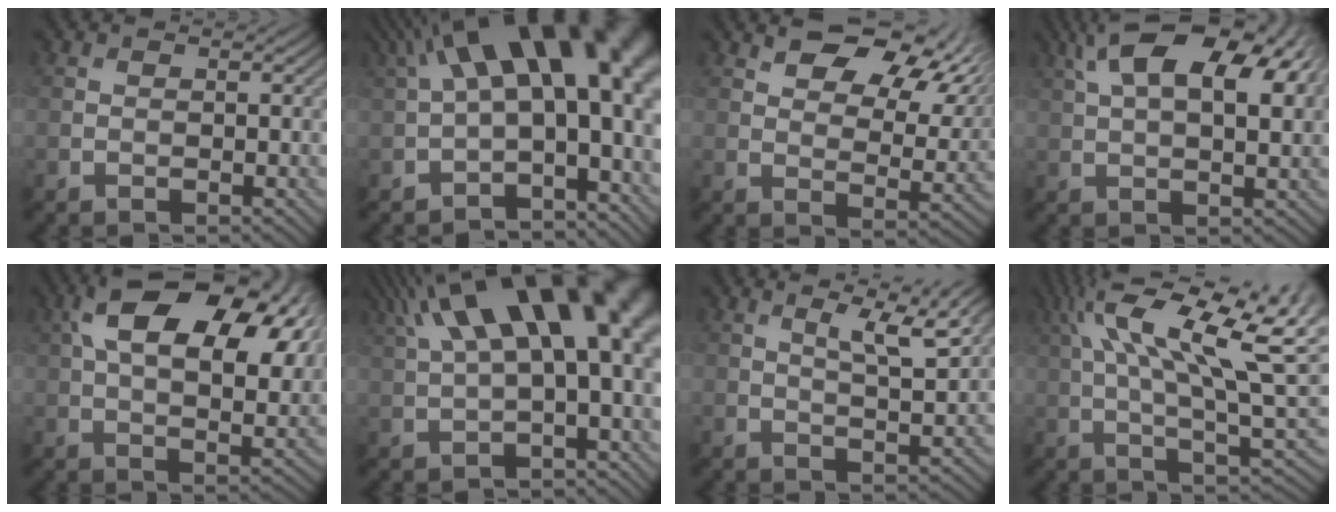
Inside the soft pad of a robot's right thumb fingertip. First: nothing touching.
{"total": 17.8, "force": [3.7, 8.1, 15.4], "torque": [-0.213, 0.023, 0.085]}
{"total": 12.0, "force": [7.2, 5.6, 7.8], "torque": [-0.132, 0.001, 0.116]}
{"total": 14.9, "force": [5.8, 6.7, 11.9], "torque": [-0.206, 0.035, 0.086]}
{"total": 16.3, "force": [6.4, 8.6, 12.3], "torque": [-0.204, 0.027, 0.089]}
{"total": 16.3, "force": [4.6, 6.0, 14.4], "torque": [-0.227, 0.038, 0.085]}
{"total": 6.6, "force": [3.4, 1.1, 5.6], "torque": [-0.079, 0.006, 0.056]}
{"total": 18.7, "force": [6.7, 6.6, 16.2], "torque": [-0.273, 0.034, 0.111]}